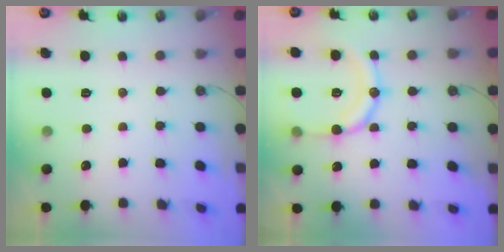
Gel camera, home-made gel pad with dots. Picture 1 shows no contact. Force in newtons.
{"total": 15.7, "press": 15.3, "slide": 3.3}